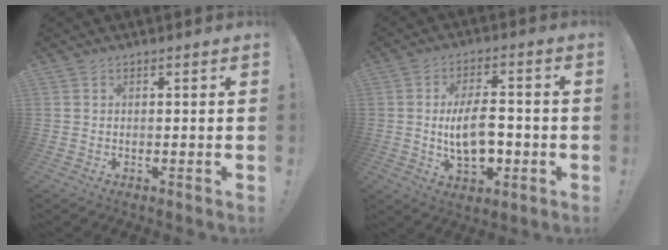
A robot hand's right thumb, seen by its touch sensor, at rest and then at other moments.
{"total": 12.0, "force": [-1.6, 6.3, 10.1], "torque": [-0.183, 0.002, -0.031]}